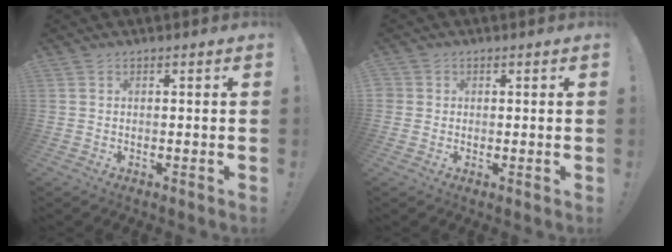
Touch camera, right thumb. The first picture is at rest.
{"total": 2.0, "force": [0.3, 1.9, 0.3], "torque": [-0.002, 0.001, 0.005]}